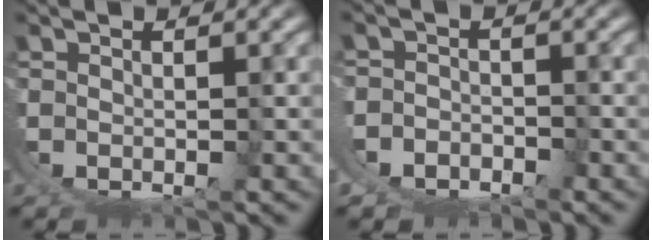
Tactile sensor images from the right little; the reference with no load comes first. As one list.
[{"total": 3.9, "force": [-0.4, 3.6, 1.3], "torque": [-0.046, -0.015, -0.006]}]